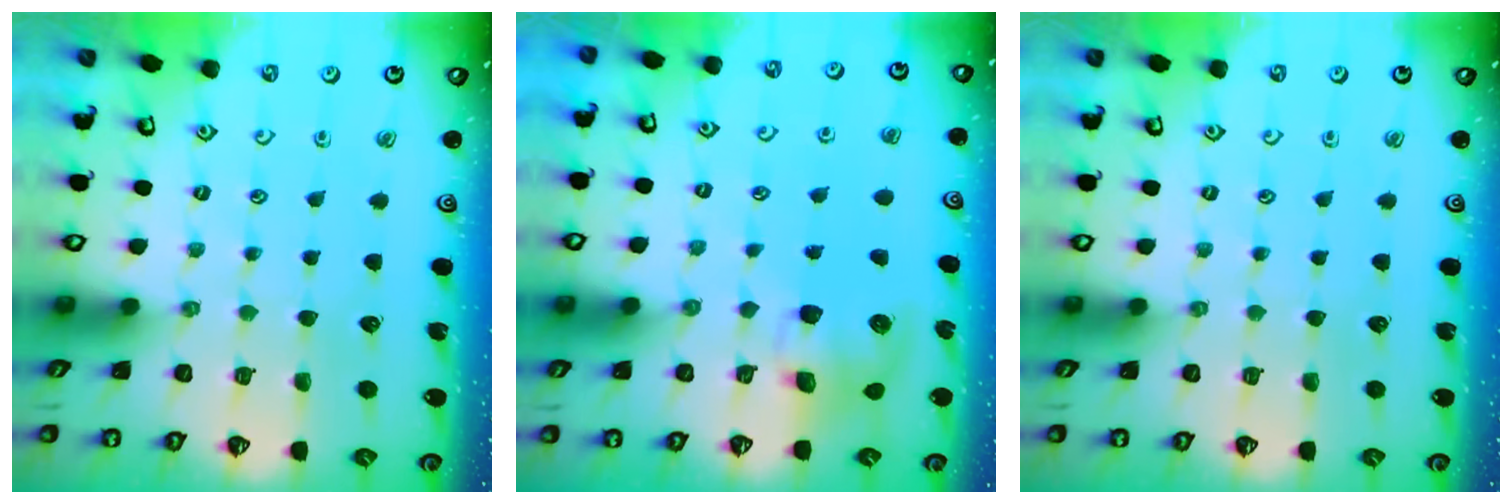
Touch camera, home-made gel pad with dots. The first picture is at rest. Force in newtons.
{"total": 9.0, "press": 9.0, "slide": 1.0}
{"total": 0.0}